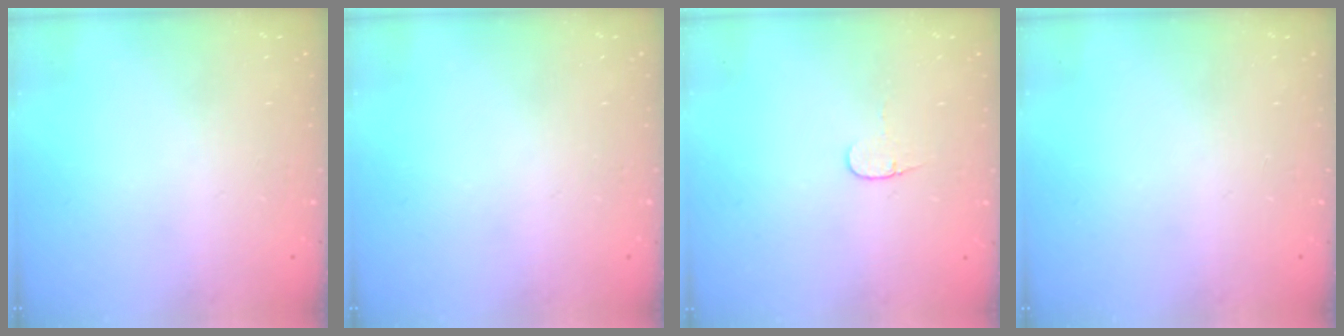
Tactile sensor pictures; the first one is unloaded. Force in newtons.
{"total": 0.0}
{"total": 3.7, "press": 3.7, "slide": 0.4}
{"total": 0.0}